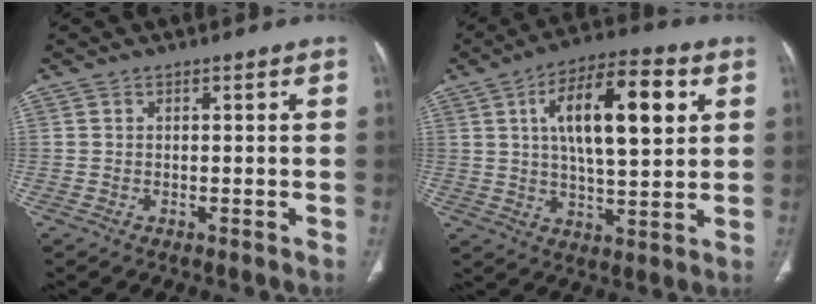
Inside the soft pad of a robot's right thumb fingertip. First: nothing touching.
{"total": 16.7, "force": [4.8, 6.3, 14.7], "torque": [-0.221, -0.001, 0.075]}